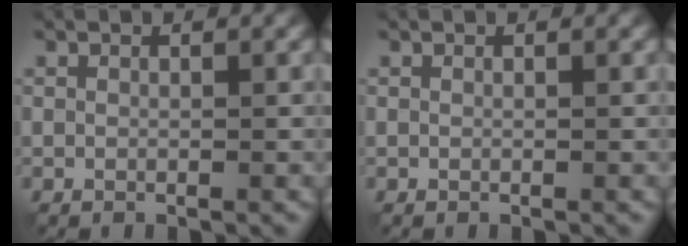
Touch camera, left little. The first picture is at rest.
{"total": 0.0}